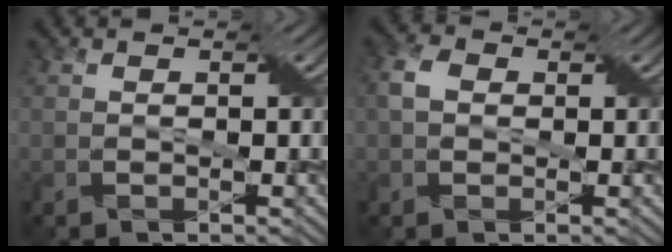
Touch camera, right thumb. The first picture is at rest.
{"total": 3.1, "force": [0.3, 2.4, 1.9], "torque": [-0.047, 0.007, -0.002]}